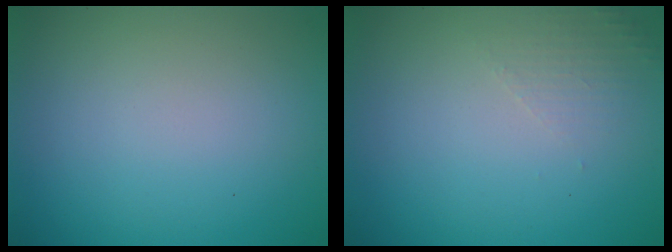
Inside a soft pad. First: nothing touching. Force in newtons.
{"total": 1.3, "press": 1.2, "slide": 0.4}